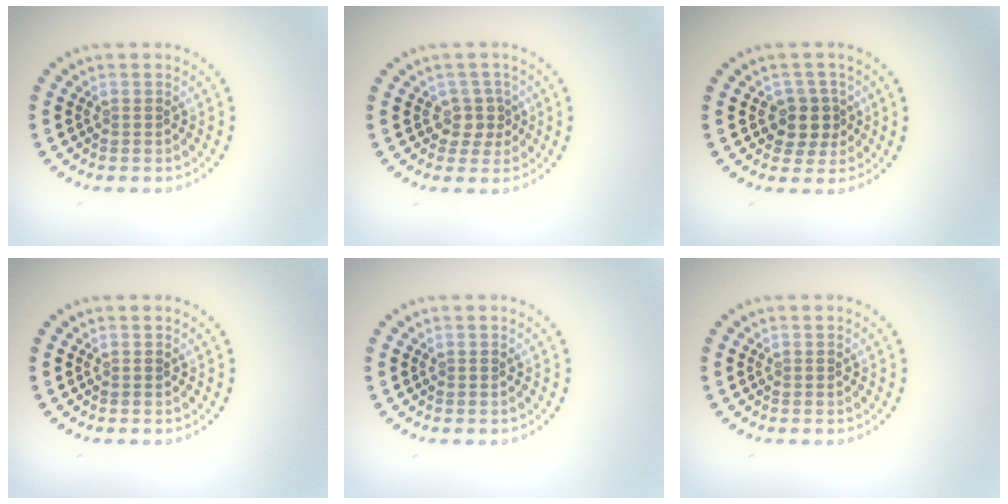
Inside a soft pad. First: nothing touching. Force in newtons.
{"total": 2.1, "press": 1.6, "slide": 1.3}
{"total": 2.6, "press": 2.3, "slide": 1.2}
{"total": 0.0}
{"total": 0.0}
{"total": 0.0}